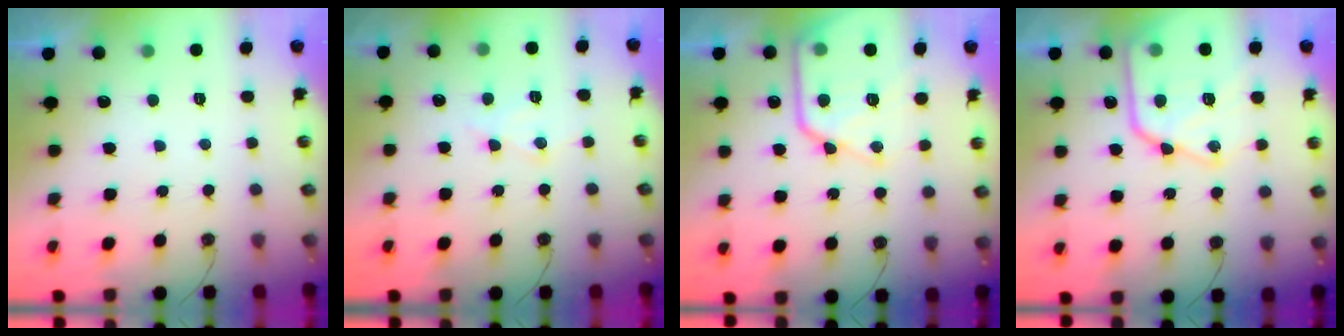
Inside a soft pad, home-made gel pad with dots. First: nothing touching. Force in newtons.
{"total": 8.6, "press": 8.6, "slide": 0.8}
{"total": 16.6, "press": 16.6, "slide": 0.8}
{"total": 20.4, "press": 20.4, "slide": 1.7}